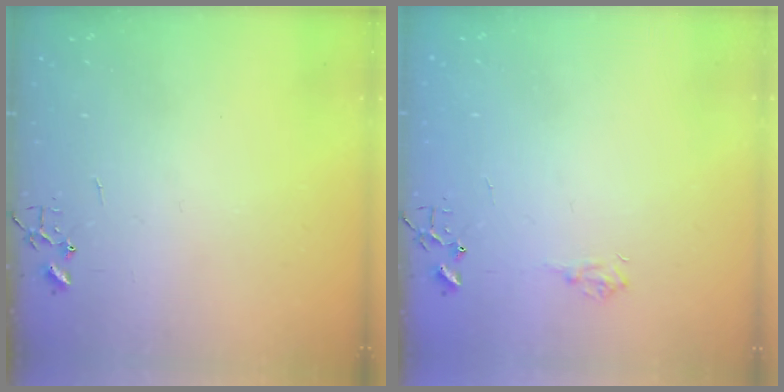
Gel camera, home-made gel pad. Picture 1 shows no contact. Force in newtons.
{"total": 5.9, "press": 5.9, "slide": 0.6}